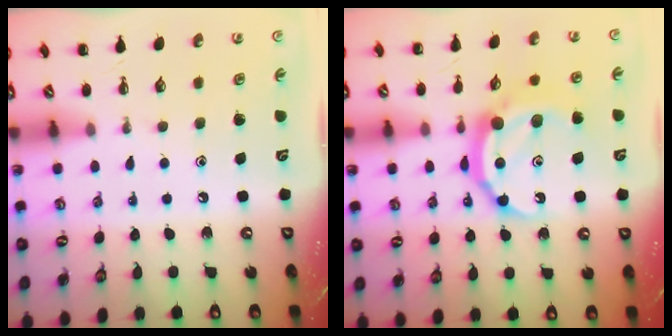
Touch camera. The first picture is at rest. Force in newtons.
{"total": 12.4, "press": 12.4, "slide": 0.8}